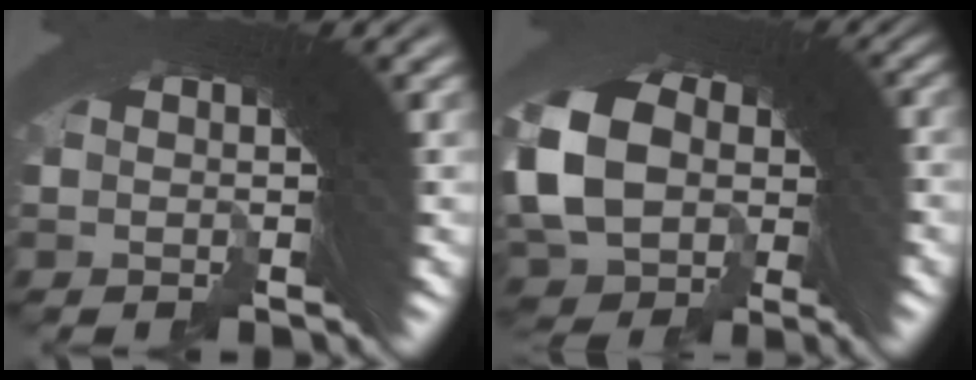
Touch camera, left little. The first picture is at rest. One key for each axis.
{"total": 8.8, "fx": 0.2, "fy": 6.9, "fz": 5.4, "tx": -0.129, "ty": -0.022, "tz": 0.016}